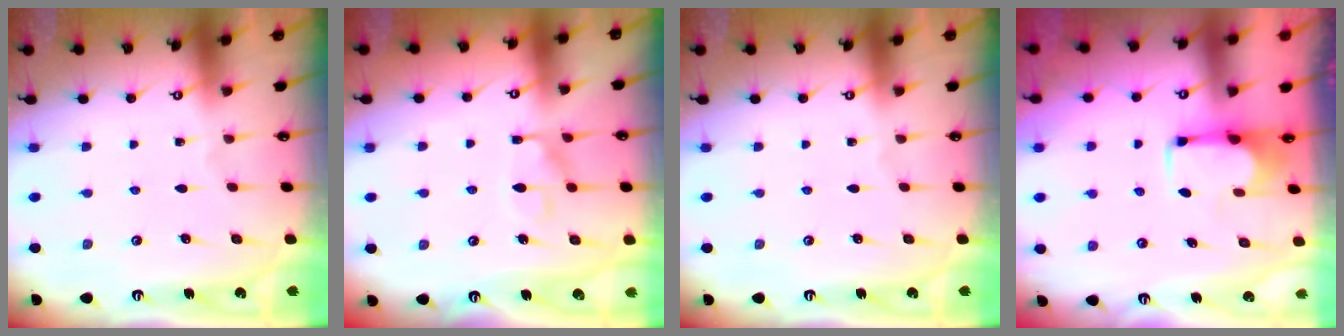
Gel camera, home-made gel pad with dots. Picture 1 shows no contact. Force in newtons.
{"total": 9.1, "press": 9.0, "slide": 1.0}
{"total": 0.0}
{"total": 1.9, "press": 1.7, "slide": 0.8}